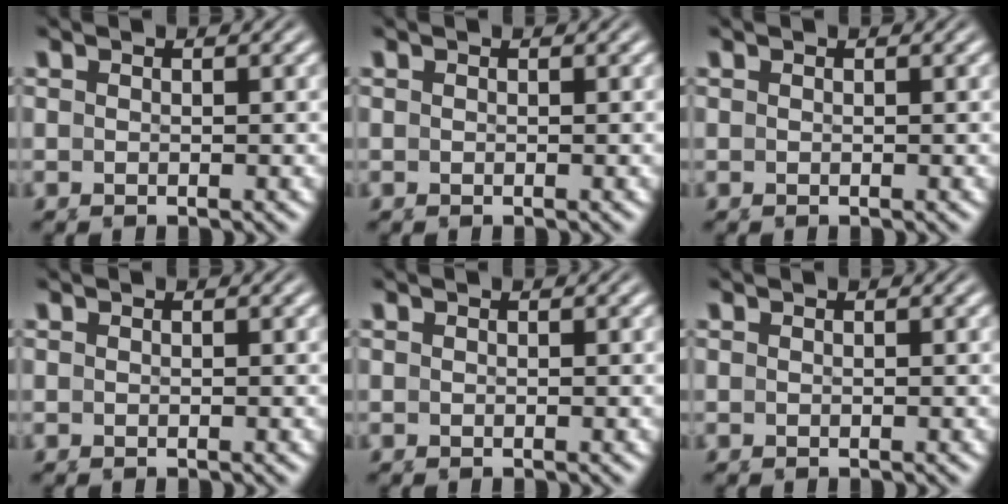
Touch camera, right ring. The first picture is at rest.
{"total": 0.0}
{"total": 0.0}
{"total": 0.0}
{"total": 0.0}
{"total": 0.0}